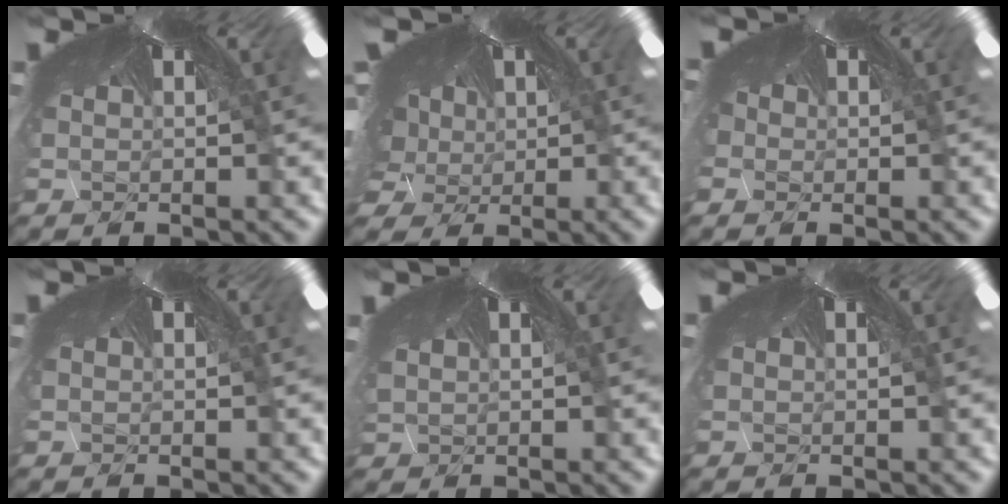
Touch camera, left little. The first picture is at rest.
{"total": 5.6, "force": [-4.3, 2.8, 2.3], "torque": [-0.094, -0.056, -0.033]}
{"total": 1.3, "force": [-0.5, 0.5, 1.0], "torque": [-0.025, -0.007, -0.001]}
{"total": 0.0}
{"total": 1.0, "force": [-0.8, -0.3, -0.5], "torque": [-0.001, -0.015, 0.003]}
{"total": 0.0}